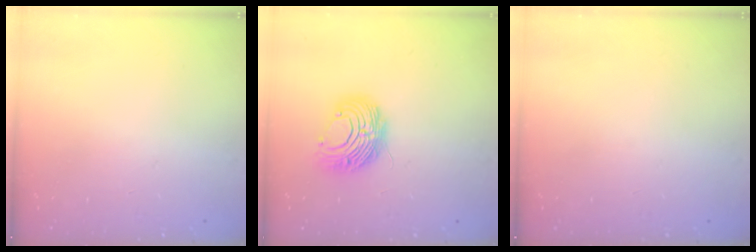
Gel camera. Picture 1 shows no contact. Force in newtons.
{"total": 8.9, "press": 8.9, "slide": 0.0}
{"total": 0.0}